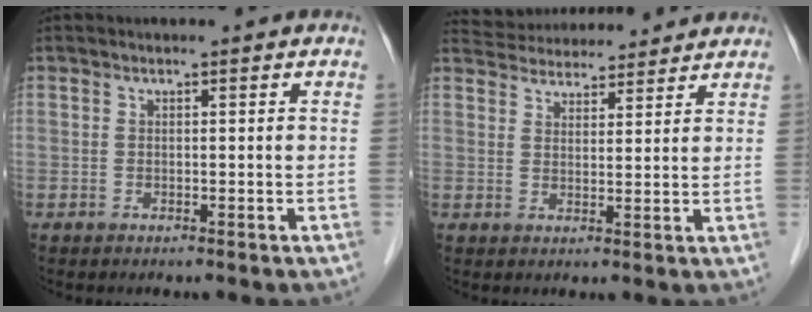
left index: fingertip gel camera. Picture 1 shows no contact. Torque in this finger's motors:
{"motor_torque": [-0.75, -1.02, -0.03, -0.05]}